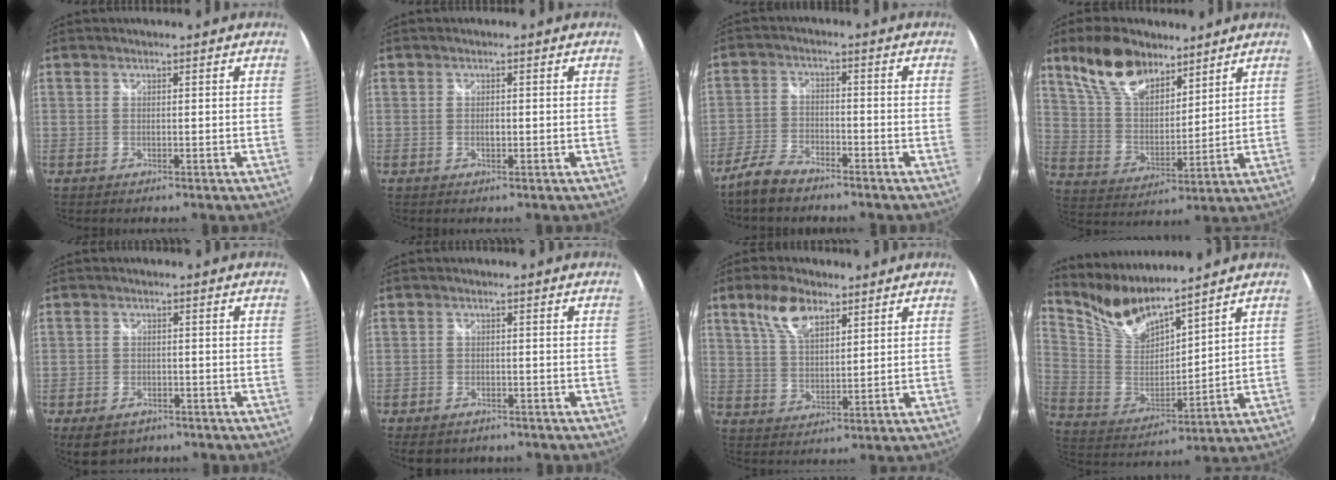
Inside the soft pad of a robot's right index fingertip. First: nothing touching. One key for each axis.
{"total": 0.9, "fx": -0.1, "fy": 0.6, "fz": 0.6, "tx": -0.011, "ty": -0.001, "tz": -0.002}
{"total": 6.4, "fx": -5.2, "fy": 2.3, "fz": 2.9, "tx": -0.075, "ty": 0.002, "tz": -0.104}
{"total": 14.3, "fx": 9.8, "fy": 7.2, "fz": 7.6, "tx": -0.150, "ty": 0.021, "tz": 0.191}
{"total": 6.5, "fx": -4.3, "fy": 4.0, "fz": 2.9, "tx": -0.072, "ty": -0.013, "tz": -0.064}
{"total": 5.3, "fx": -3.9, "fy": 2.8, "fz": 2.1, "tx": -0.059, "ty": -0.016, "tz": -0.060}
{"total": 8.5, "fx": 5.0, "fy": 4.0, "fz": 5.5, "tx": -0.106, "ty": 0.016, "tz": 0.099}
{"total": 10.3, "fx": 9.5, "fy": 1.4, "fz": 3.7, "tx": -0.081, "ty": -0.016, "tz": 0.200}